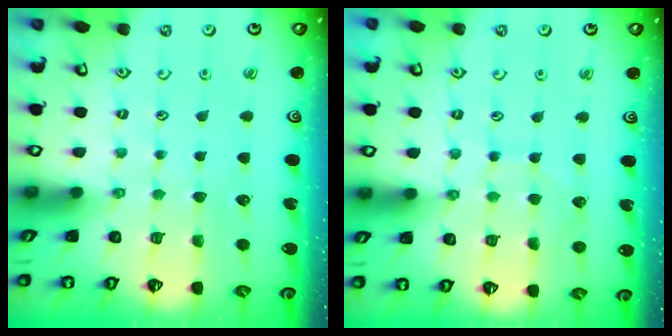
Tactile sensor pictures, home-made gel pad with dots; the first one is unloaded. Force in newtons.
{"total": 4.7, "press": 4.6, "slide": 0.6}